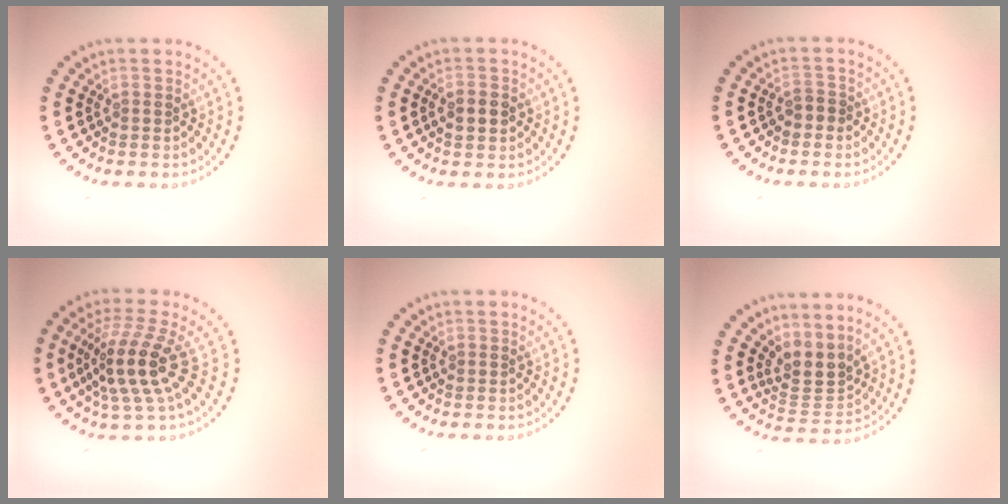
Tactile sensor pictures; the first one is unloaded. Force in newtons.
{"total": 1.9, "press": 1.8, "slide": 0.2}
{"total": 1.2, "press": 1.1, "slide": 0.4}
{"total": 4.7, "press": 3.7, "slide": 2.9}
{"total": 0.0}
{"total": 3.0, "press": 2.2, "slide": 2.0}